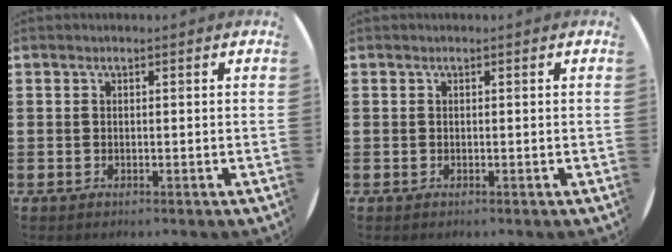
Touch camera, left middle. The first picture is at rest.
{"total": 0.0}